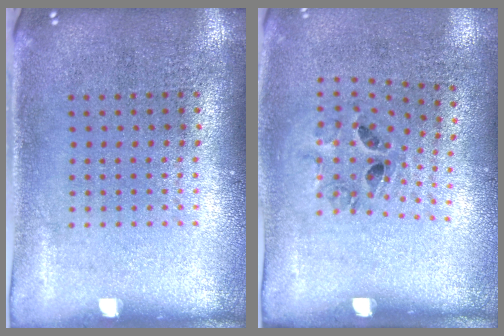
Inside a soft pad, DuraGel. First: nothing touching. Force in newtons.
{"total": 1.4, "press": 0.8, "slide": 1.2}